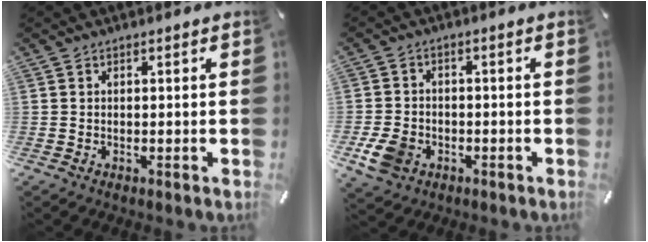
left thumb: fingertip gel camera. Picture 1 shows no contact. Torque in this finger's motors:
{"motor_torque": [0.25, 0.36, 0.05, 0.05, 0.12]}